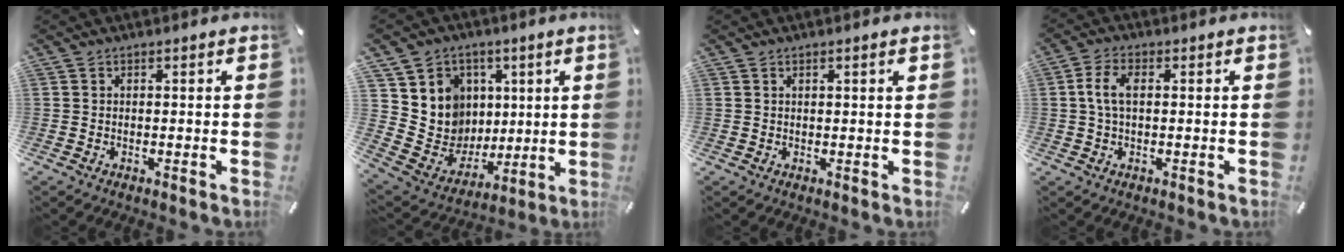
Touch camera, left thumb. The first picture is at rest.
{"total": 12.7, "force": [2.3, 12.3, 2.2], "torque": [-0.026, -0.031, 0.062]}
{"total": 1.0, "force": [0.5, 0.0, 0.9], "torque": [-0.016, 0.000, 0.007]}
{"total": 5.5, "force": [0.6, 2.8, 4.7], "torque": [-0.105, 0.006, 0.007]}